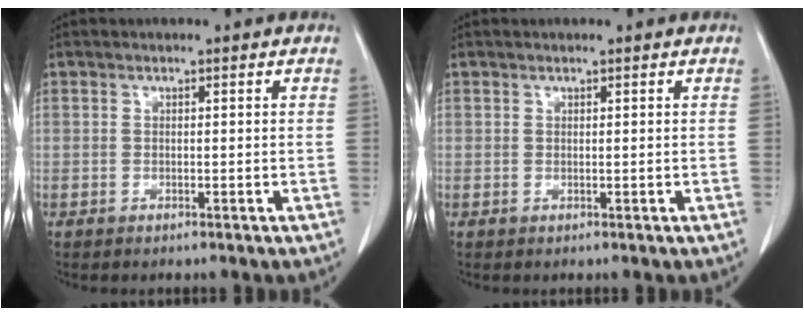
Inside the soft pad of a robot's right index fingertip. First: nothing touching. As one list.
[{"total": 0.0}]